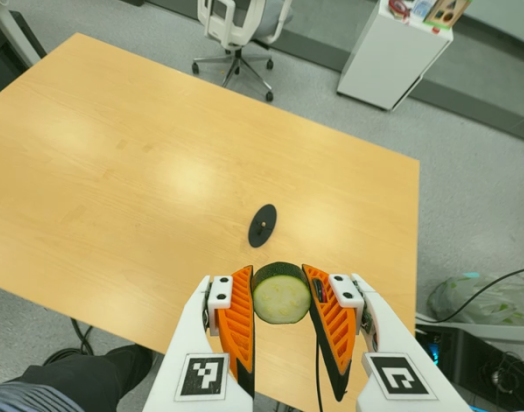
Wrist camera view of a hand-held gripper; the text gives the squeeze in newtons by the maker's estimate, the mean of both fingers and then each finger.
{"total": 12.4, "left": 11.8, "right": 13.0}